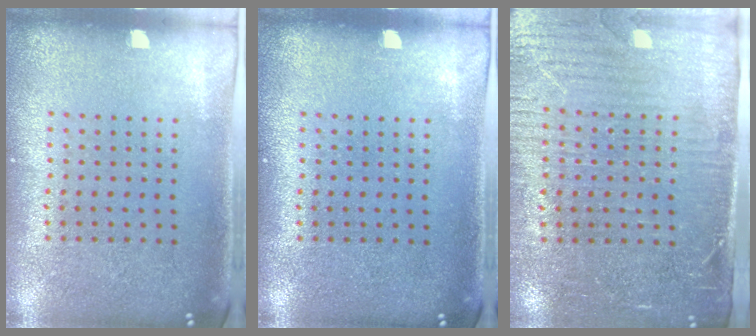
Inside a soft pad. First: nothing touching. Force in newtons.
{"total": 0.0}
{"total": 3.5, "press": 3.1, "slide": 1.5}